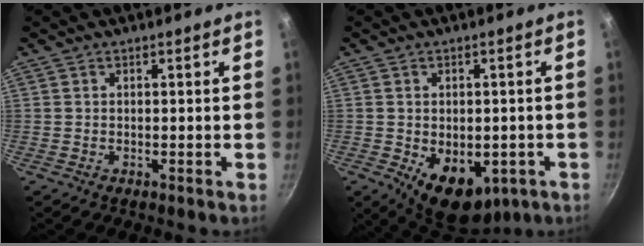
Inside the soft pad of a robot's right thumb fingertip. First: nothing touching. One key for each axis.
{"total": 12.0, "fx": -3.7, "fy": 7.8, "fz": 8.4, "tx": -0.082, "ty": -0.007, "tz": -0.031}